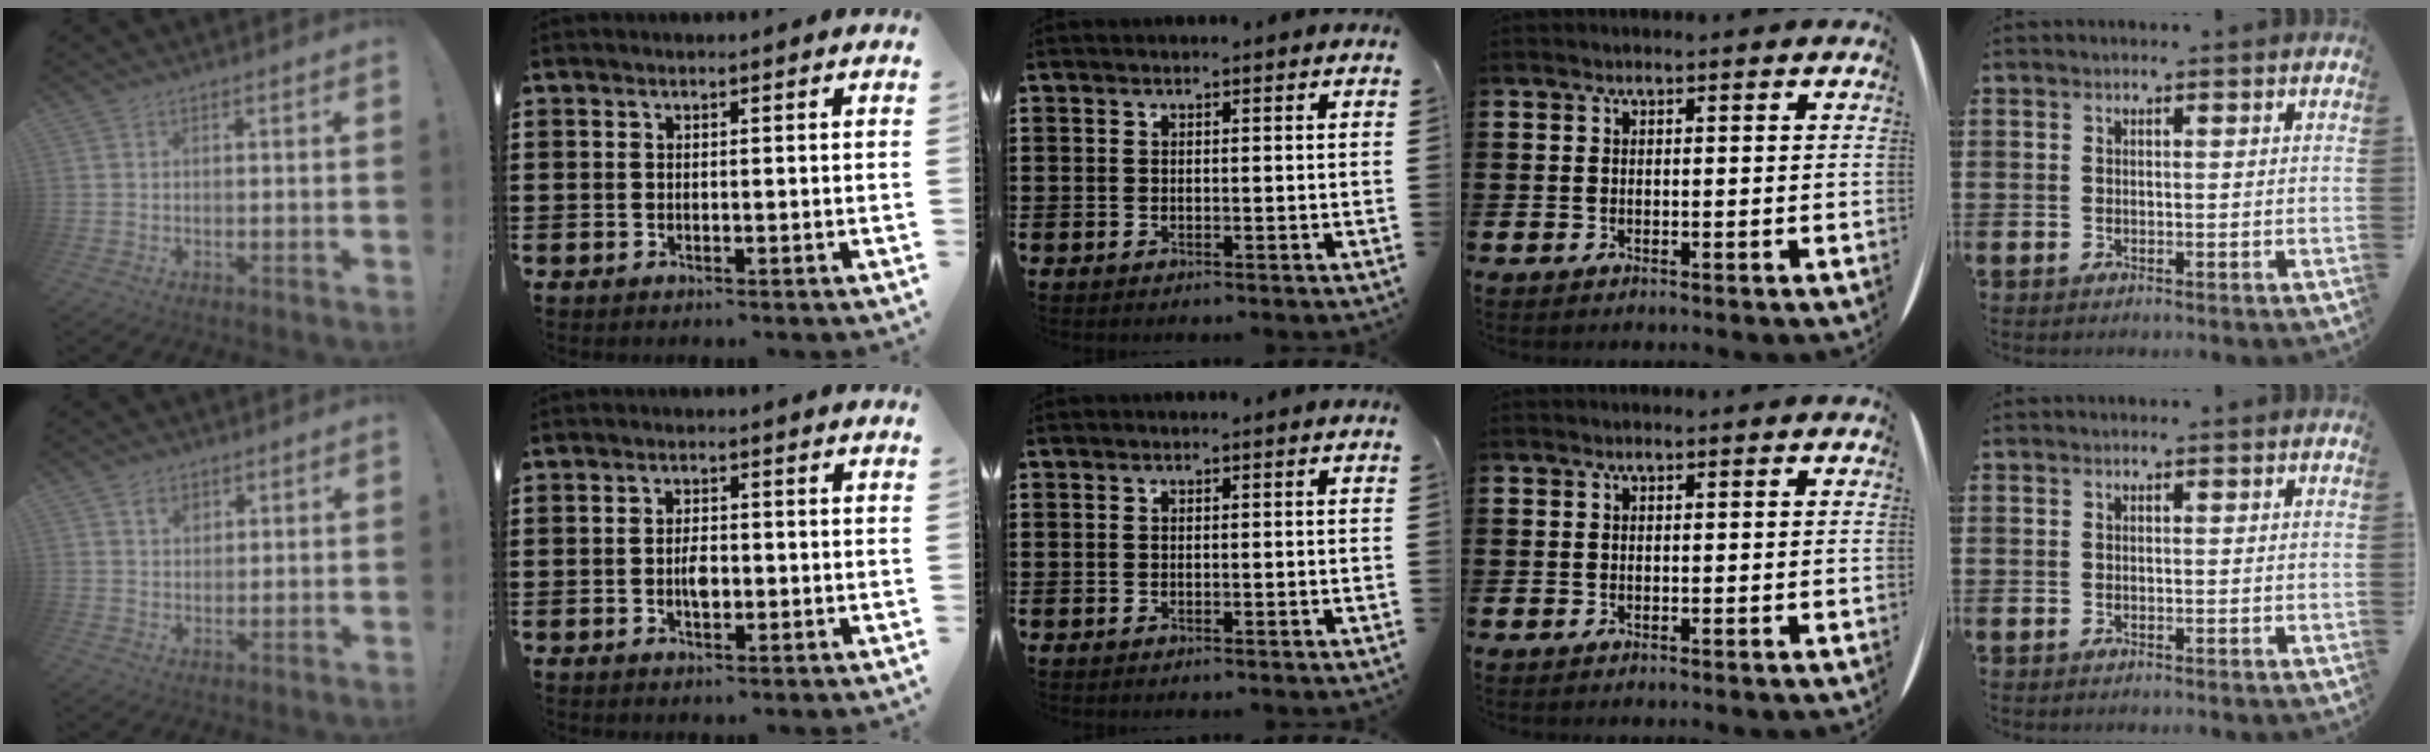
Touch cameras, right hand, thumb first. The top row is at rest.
{"thumb": {"total": 3.2, "force": [1.7, 2.3, 1.5], "torque": [-0.017, -0.006, 0.027]}, "index": {"total": 2.9, "force": [-0.5, 1.3, 2.6], "torque": [-0.048, 0.002, -0.008]}}